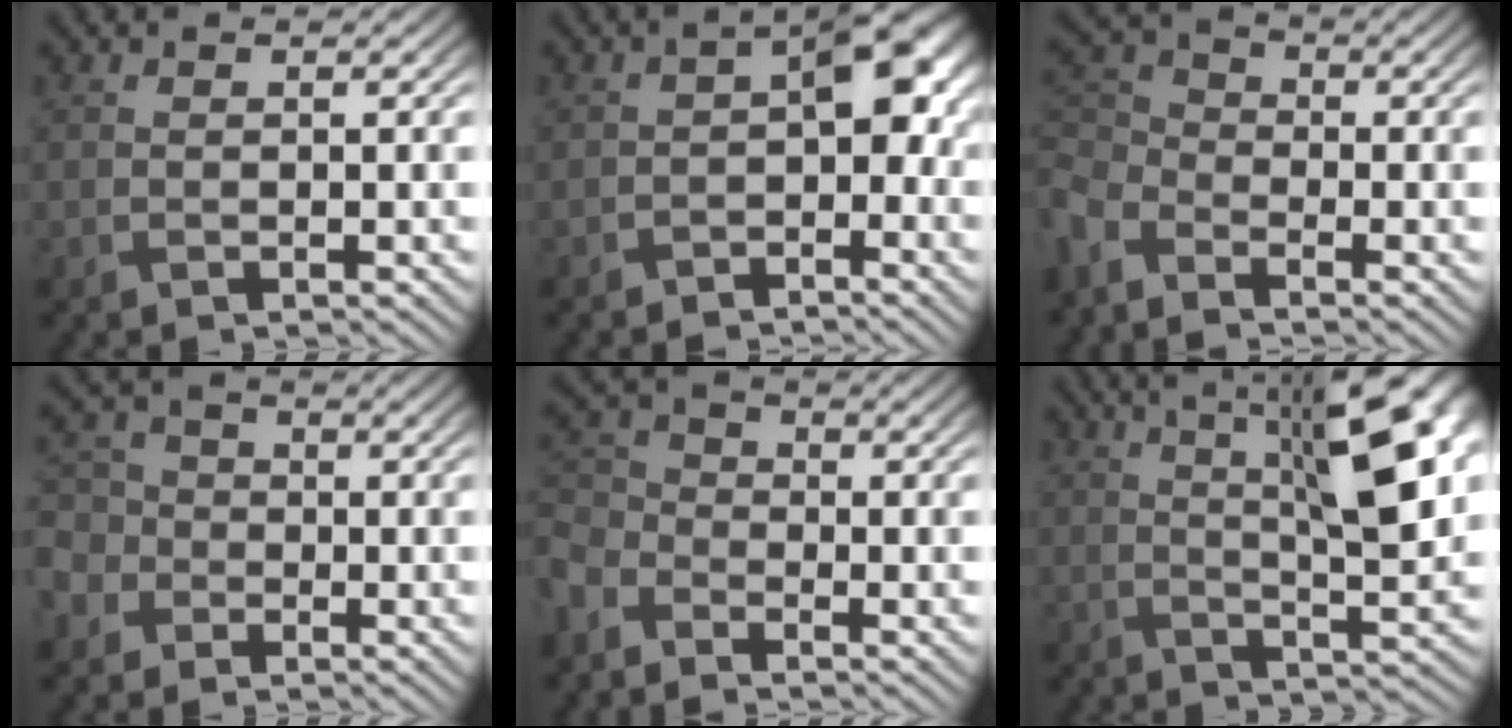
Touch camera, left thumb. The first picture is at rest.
{"total": 5.9, "force": [-1.6, 3.3, 4.6], "torque": [-0.059, 0.003, -0.033]}
{"total": 4.9, "force": [-3.6, 2.6, 2.1], "torque": [-0.060, -0.007, -0.090]}
{"total": 5.2, "force": [-1.6, 4.6, 1.8], "torque": [-0.060, -0.003, -0.047]}
{"total": 5.2, "force": [-3.8, 3.1, 1.9], "torque": [-0.061, -0.007, -0.094]}
{"total": 13.5, "force": [4.5, 3.9, 12.1], "torque": [-0.152, 0.025, 0.059]}